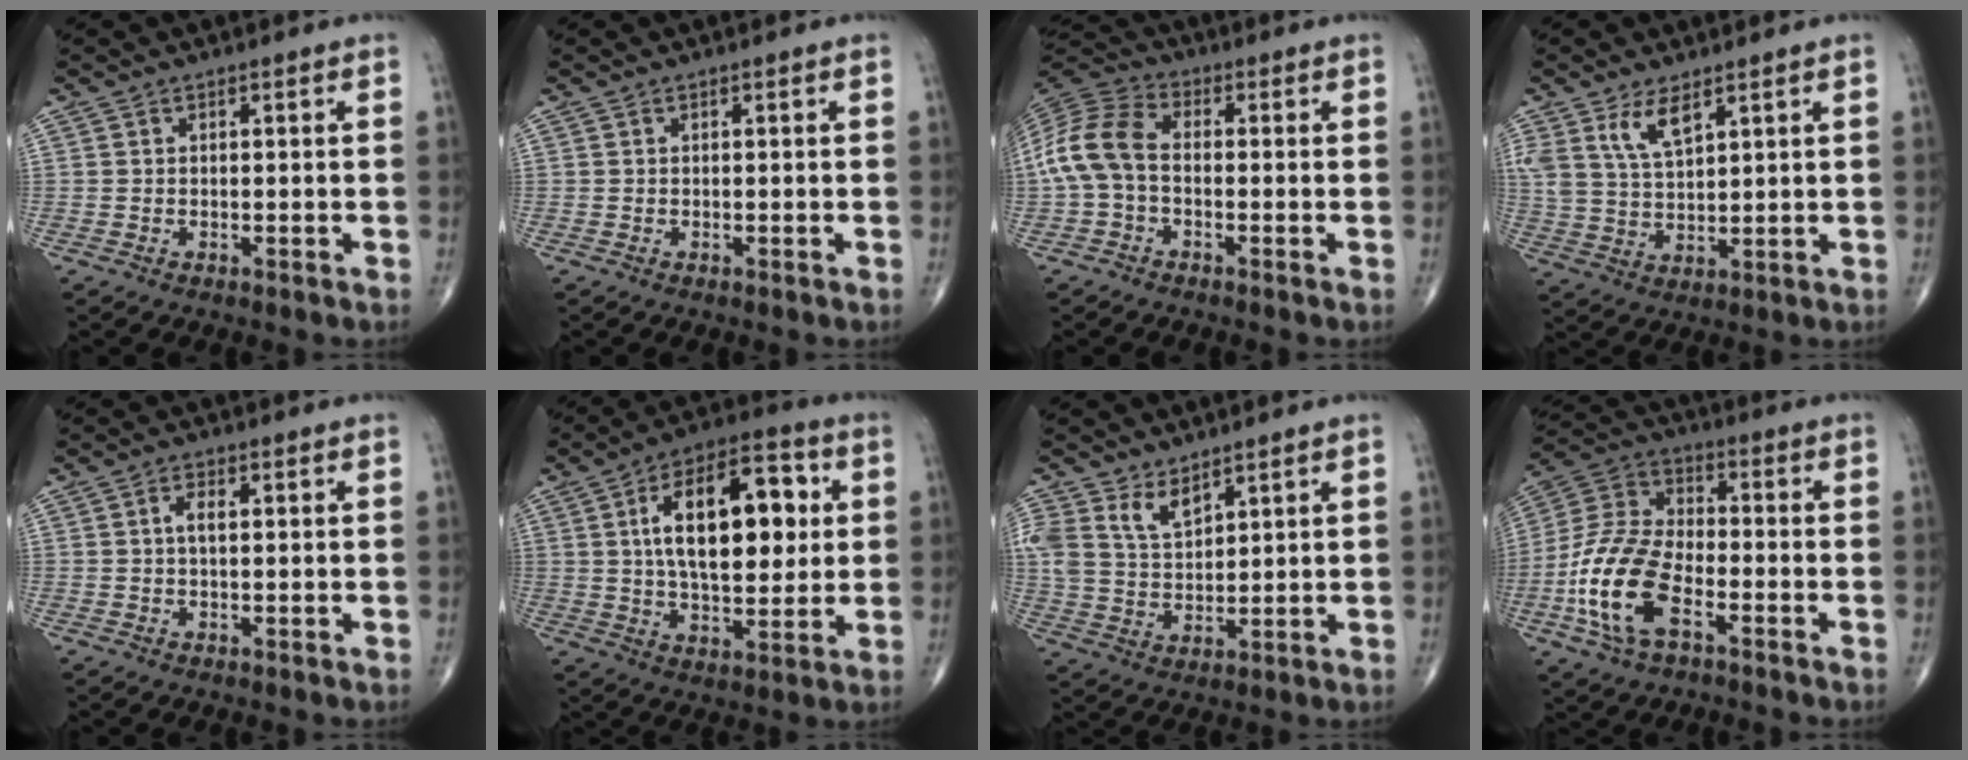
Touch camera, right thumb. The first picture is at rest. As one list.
[{"total": 0.0}, {"total": 10.4, "force": [-1.0, 6.5, 8.0], "torque": [-0.170, 0.029, -0.034]}, {"total": 7.1, "force": [4.2, 3.0, 4.9], "torque": [-0.089, -0.020, 0.088]}, {"total": 2.9, "force": [0.6, 1.4, 2.5], "torque": [-0.046, 0.006, 0.009]}, {"total": 19.7, "force": [3.9, 9.7, 16.8], "torque": [-0.240, 0.008, 0.059]}, {"total": 8.1, "force": [5.1, 4.5, 4.4], "torque": [-0.073, -0.025, 0.110]}, {"total": 14.9, "force": [-5.4, 7.5, 11.7], "torque": [-0.248, 0.024, -0.108]}]